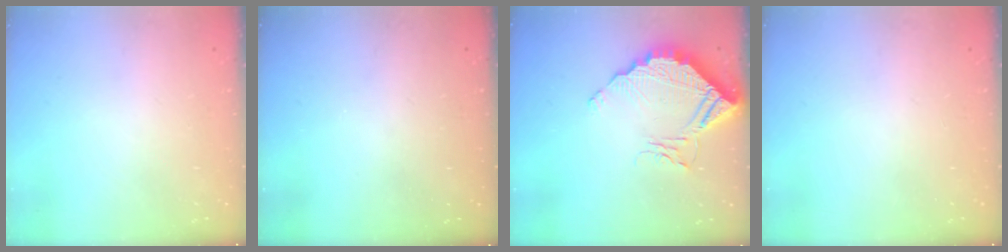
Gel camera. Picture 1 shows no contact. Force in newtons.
{"total": 2.9, "press": 2.8, "slide": 0.8}
{"total": 12.2, "press": 12.1, "slide": 0.7}
{"total": 0.0}